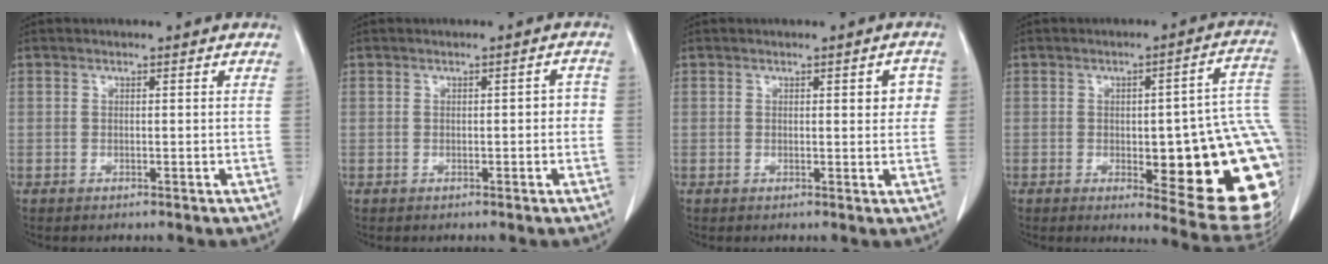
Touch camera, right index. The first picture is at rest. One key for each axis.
{"total": 1.9, "fx": -0.3, "fy": 1.0, "fz": 1.6, "tx": -0.015, "ty": 0.013, "tz": -0.001}
{"total": 2.9, "fx": 0.6, "fy": 1.1, "fz": 2.6, "tx": -0.023, "ty": 0.003, "tz": 0.006}
{"total": 23.1, "fx": -4.2, "fy": 5.2, "fz": 22.1, "tx": -0.183, "ty": 0.012, "tz": -0.035}